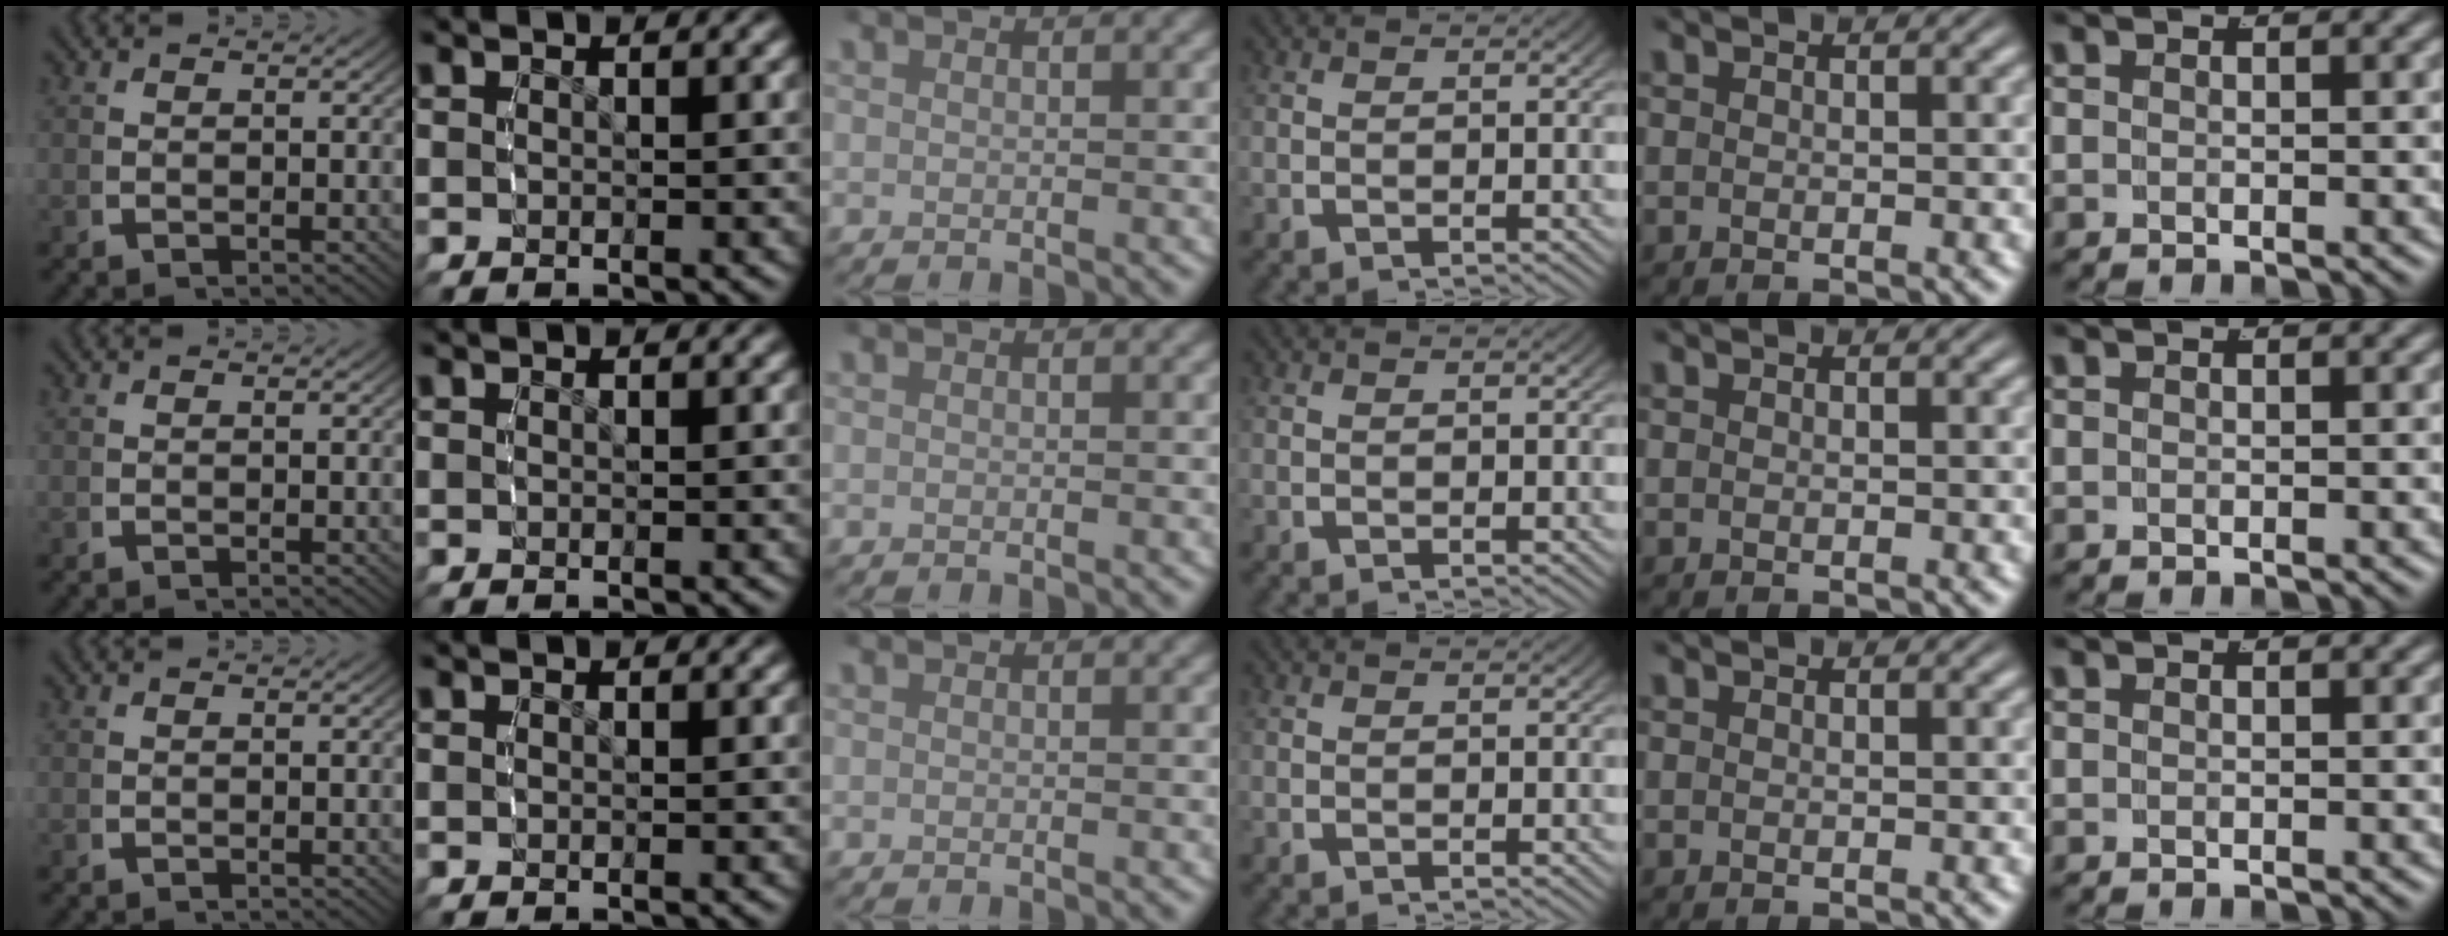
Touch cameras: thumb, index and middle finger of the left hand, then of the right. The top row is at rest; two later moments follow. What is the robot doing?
{"motion": "reach", "object": "stress ball aka squeeze ball"}